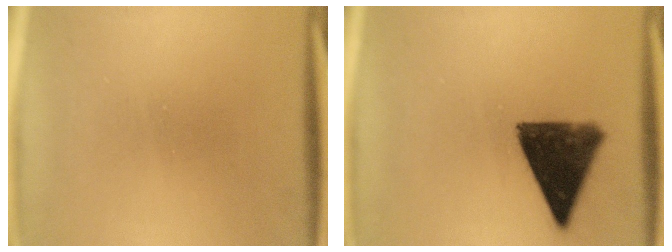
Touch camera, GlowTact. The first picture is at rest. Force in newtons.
{"total": 12.4}